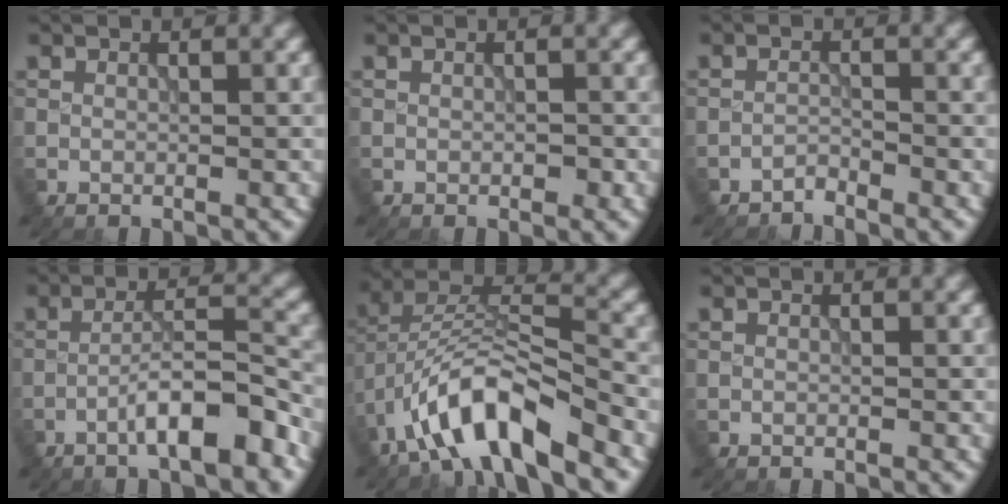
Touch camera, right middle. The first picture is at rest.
{"total": 0.8, "force": [-0.2, 0.4, 0.6], "torque": [-0.009, 0.000, -0.002]}
{"total": 1.2, "force": [-1.2, 0.1, 0.0], "torque": [0.002, 0.004, -0.025]}
{"total": 6.0, "force": [-3.4, 1.0, 4.9], "torque": [-0.076, 0.018, -0.059]}
{"total": 9.6, "force": [-5.8, 3.1, 7.0], "torque": [-0.122, 0.013, -0.109]}
{"total": 0.0}